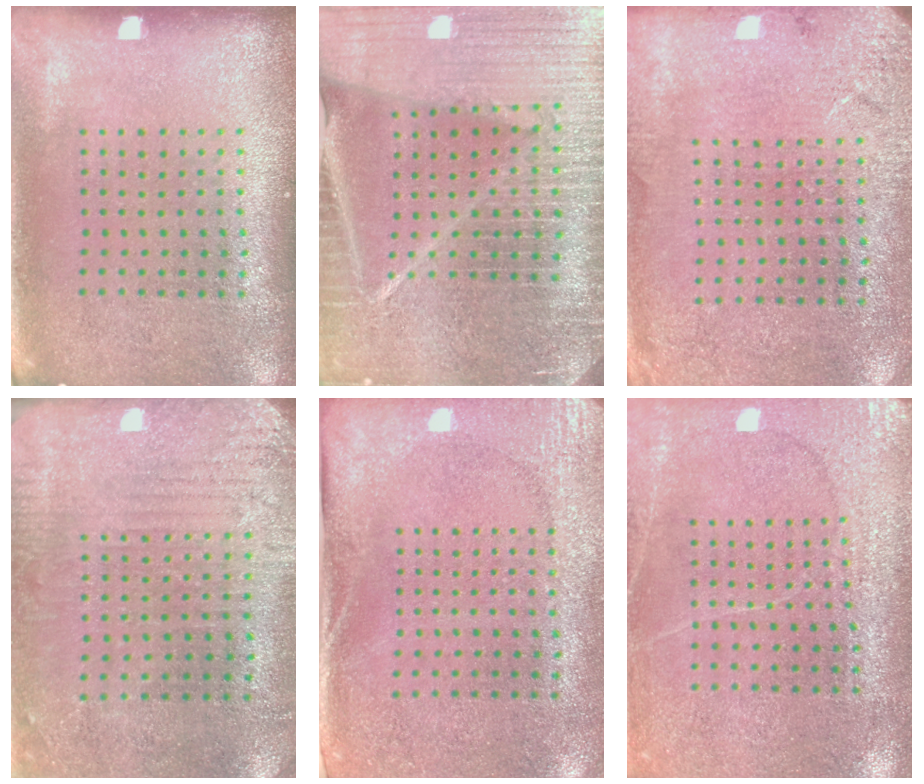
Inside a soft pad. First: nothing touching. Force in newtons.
{"total": 6.4, "press": 5.6, "slide": 3.2}
{"total": 2.6, "press": 2.5, "slide": 0.5}
{"total": 2.8, "press": 2.6, "slide": 1.2}
{"total": 2.7, "press": 2.1, "slide": 1.7}
{"total": 2.9, "press": 2.8, "slide": 0.4}